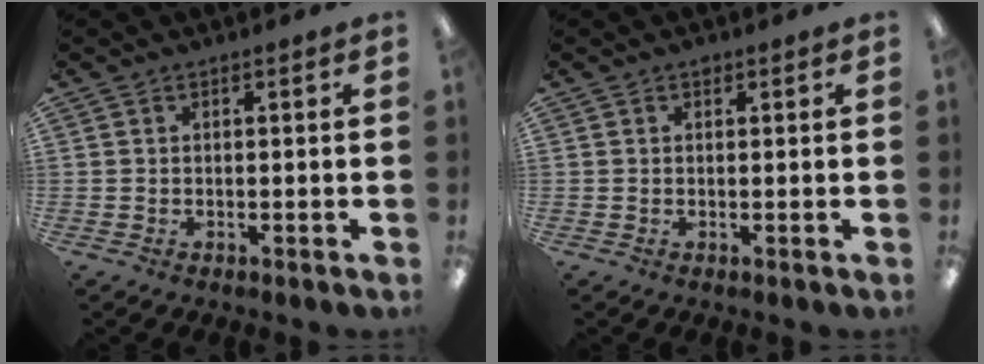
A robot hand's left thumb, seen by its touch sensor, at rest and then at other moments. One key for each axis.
{"total": 0.6, "fx": 0.4, "fy": 0.3, "fz": 0.2, "tx": 0.002, "ty": -0.002, "tz": 0.005}